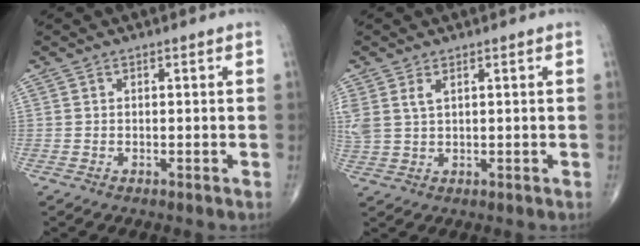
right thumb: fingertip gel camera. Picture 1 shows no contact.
{"total": 4.5, "force": [1.9, 2.4, 3.3], "torque": [-0.089, 0.005, 0.046]}